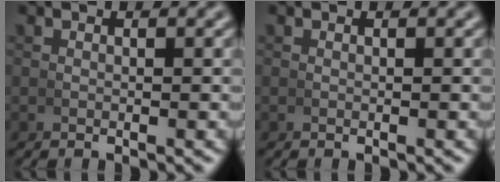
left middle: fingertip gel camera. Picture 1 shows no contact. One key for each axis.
{"total": 0.0}